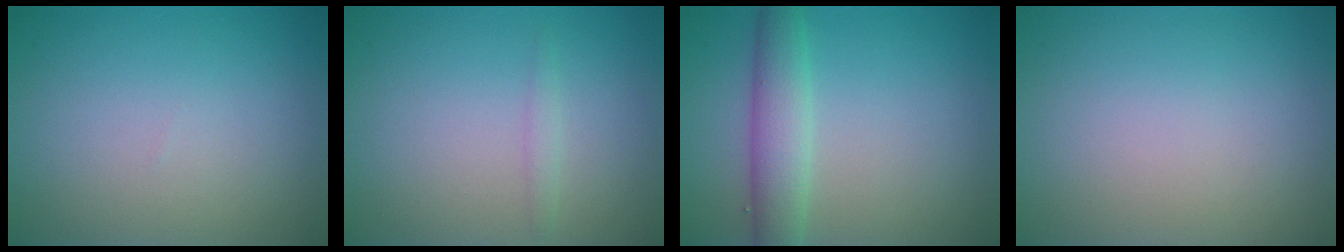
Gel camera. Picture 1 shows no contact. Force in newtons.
{"total": 0.8, "press": 0.8, "slide": 0.1}
{"total": 3.8, "press": 3.8, "slide": 0.1}
{"total": 0.0}